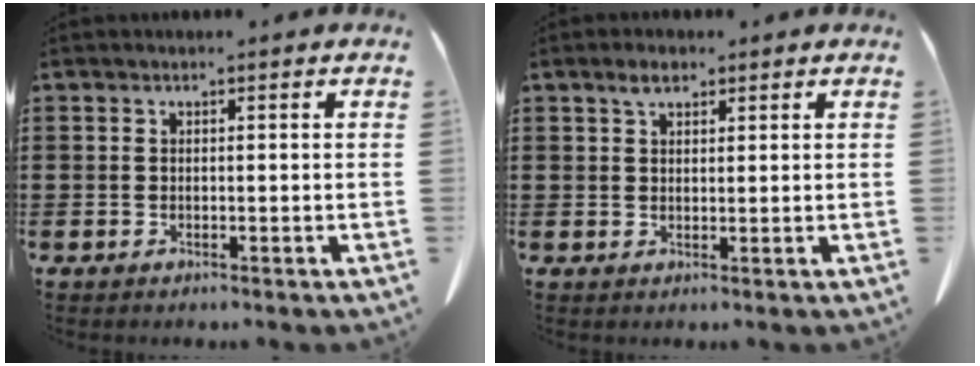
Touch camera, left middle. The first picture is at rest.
{"total": 2.6, "force": [1.8, 1.0, 1.5], "torque": [-0.024, 0.003, 0.030]}